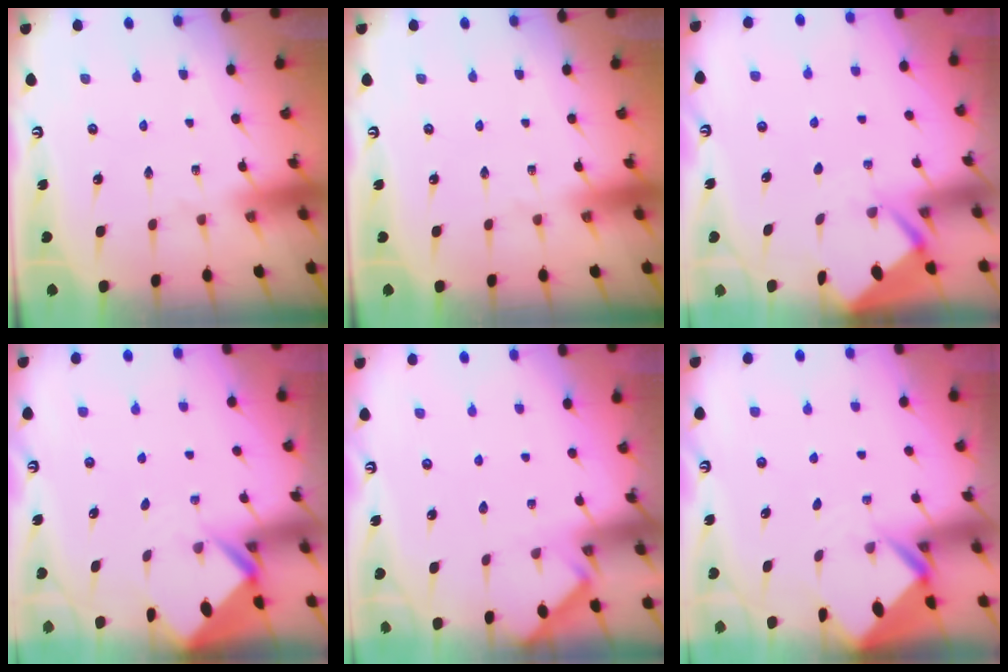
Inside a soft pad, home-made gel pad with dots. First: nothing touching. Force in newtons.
{"total": 0.0}
{"total": 2.8, "press": 2.8, "slide": 0.3}
{"total": 3.1, "press": 3.1, "slide": 0.2}
{"total": 2.3, "press": 2.3, "slide": 0.3}
{"total": 3.1, "press": 3.1, "slide": 0.1}